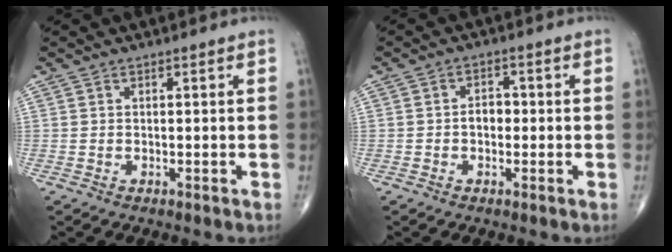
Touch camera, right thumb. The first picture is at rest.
{"total": 2.9, "force": [-0.4, 2.1, 1.9], "torque": [-0.018, 0.011, -0.012]}